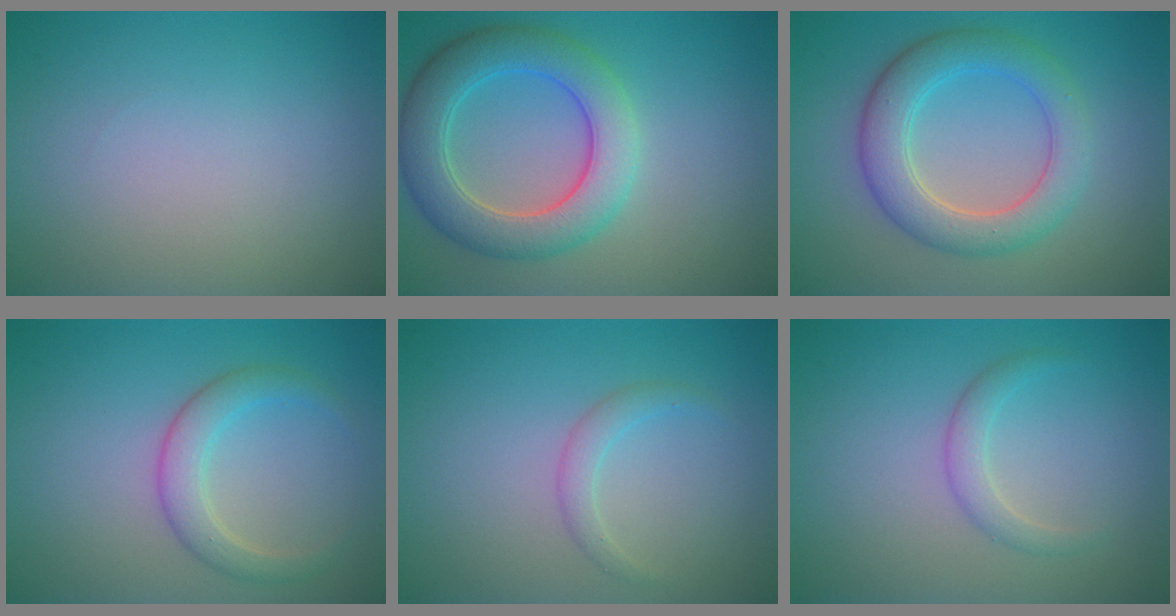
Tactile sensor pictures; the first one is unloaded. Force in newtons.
{"total": 6.6, "press": 6.5, "slide": 0.3}
{"total": 5.4, "press": 5.4, "slide": 0.3}
{"total": 2.9, "press": 2.9, "slide": 0.3}
{"total": 1.5, "press": 1.5, "slide": 0.1}
{"total": 1.7, "press": 1.7, "slide": 0.1}